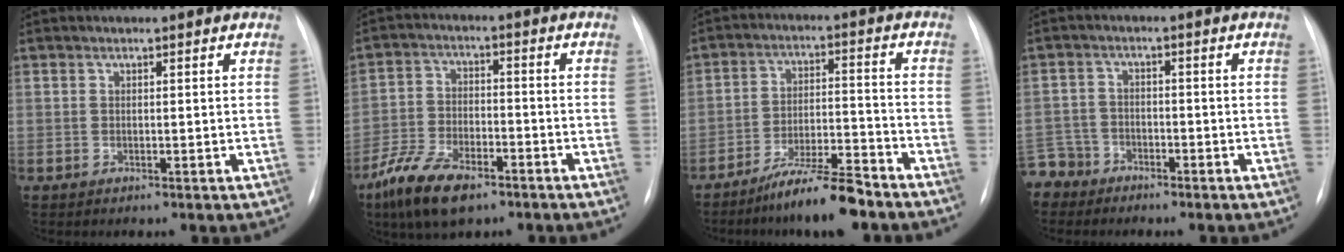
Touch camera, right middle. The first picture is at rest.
{"total": 10.0, "force": [-6.4, 3.9, 6.6], "torque": [-0.138, -0.013, -0.117]}
{"total": 9.4, "force": [-7.5, 1.0, 5.7], "torque": [-0.093, -0.002, -0.132]}
{"total": 5.8, "force": [-4.8, 3.2, -0.5], "torque": [0.013, -0.004, -0.096]}